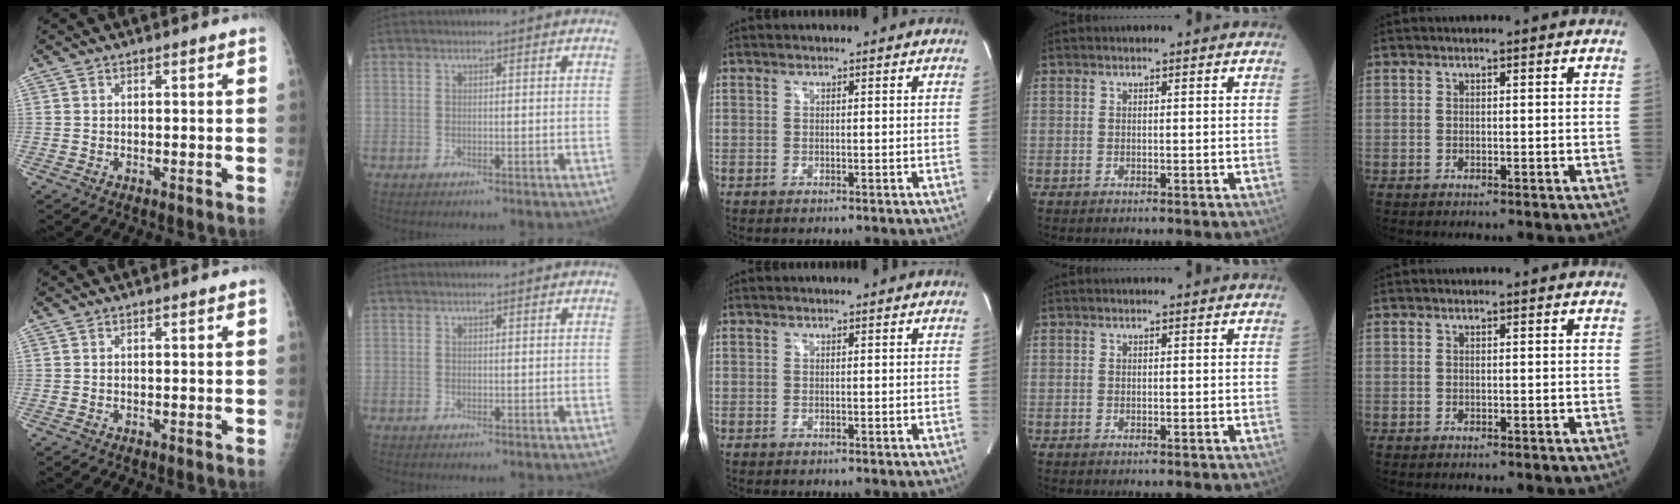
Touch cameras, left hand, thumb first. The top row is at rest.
{}